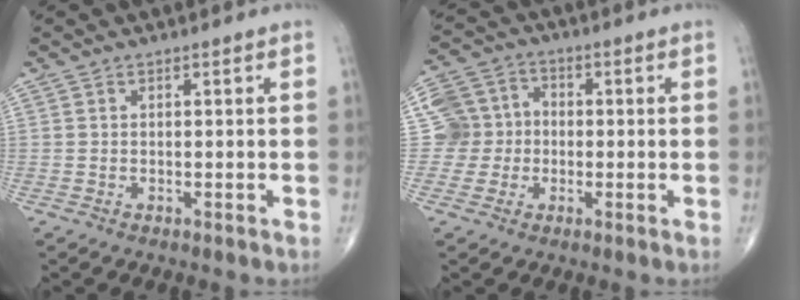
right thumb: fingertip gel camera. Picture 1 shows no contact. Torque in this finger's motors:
{"motor_torque": [-0.06, -0.07, 0.29, 0.21, -0.01]}